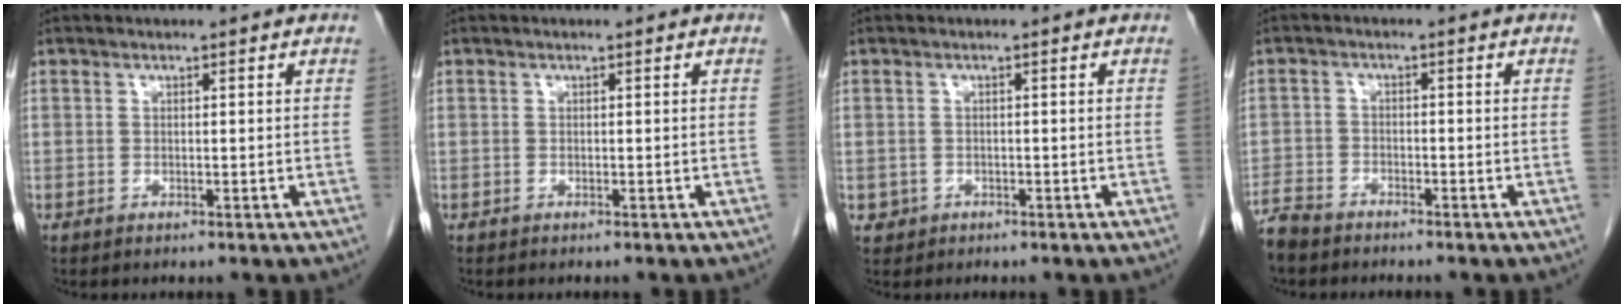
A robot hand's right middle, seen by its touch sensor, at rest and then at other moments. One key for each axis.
{"total": 0.6, "fx": -0.6, "fy": 0.1, "fz": 0.3, "tx": -0.004, "ty": -0.001, "tz": -0.008}
{"total": 1.4, "fx": -0.5, "fy": 1.3, "fz": 0.1, "tx": -0.002, "ty": 0.005, "tz": -0.004}
{"total": 4.9, "fx": -4.4, "fy": 1.6, "fz": 1.3, "tx": -0.025, "ty": -0.011, "tz": -0.083}